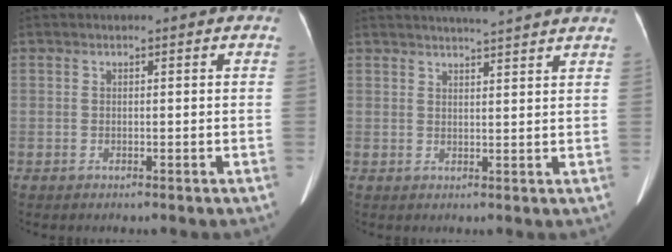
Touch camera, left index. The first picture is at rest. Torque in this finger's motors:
{"motor_torque": [0.59, -0.98, 0.04, 0.07]}